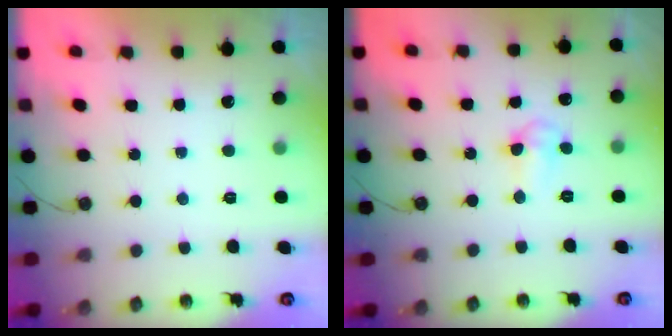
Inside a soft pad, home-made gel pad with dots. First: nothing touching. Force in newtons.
{"total": 4.5, "press": 4.4, "slide": 1.0}